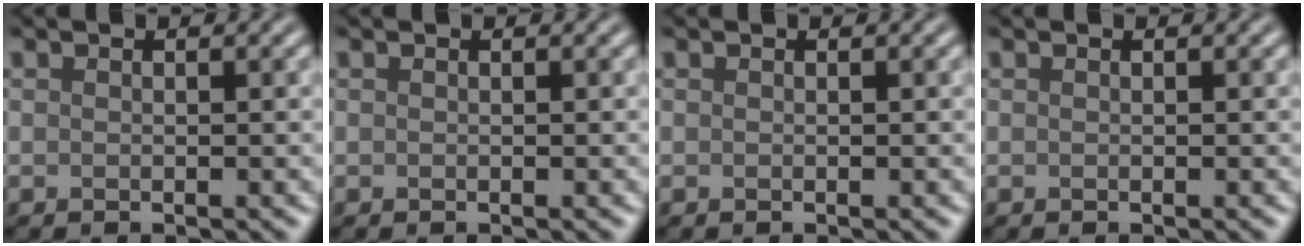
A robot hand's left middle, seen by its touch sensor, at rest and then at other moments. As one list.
[{"total": 0.0}, {"total": 0.0}, {"total": 0.0}]